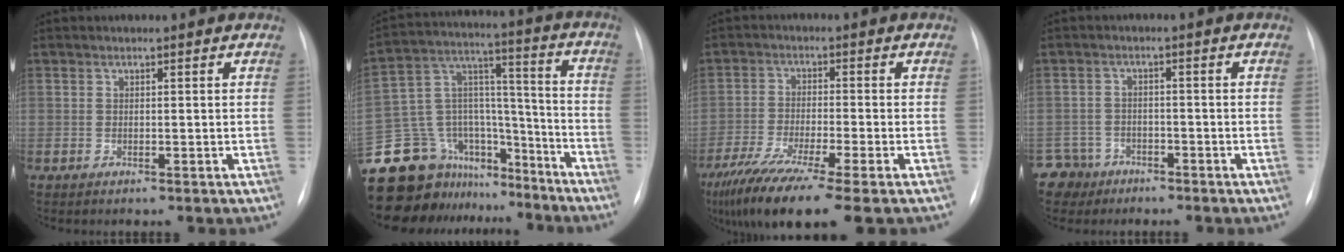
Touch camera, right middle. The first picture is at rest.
{"total": 22.3, "force": [-18.7, 10.9, 5.6], "torque": [-0.129, 0.068, -0.294]}
{"total": 13.6, "force": [-9.9, 0.2, 9.4], "torque": [-0.177, -0.040, -0.168]}
{"total": 4.8, "force": [-3.4, 3.3, -0.8], "torque": [0.017, 0.006, -0.062]}